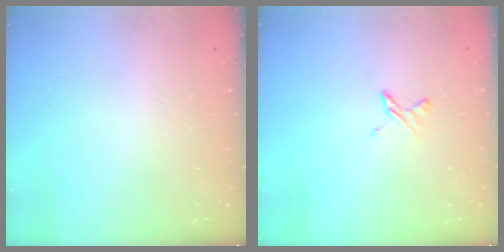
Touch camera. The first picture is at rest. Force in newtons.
{"total": 3.5, "press": 3.5, "slide": 0.5}